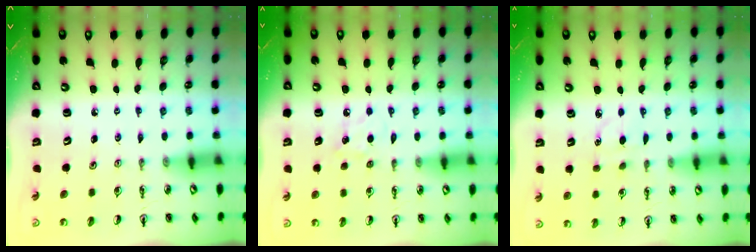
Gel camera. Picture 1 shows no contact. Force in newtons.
{"total": 5.9, "press": 5.9, "slide": 0.8}
{"total": 4.2, "press": 4.2, "slide": 0.6}